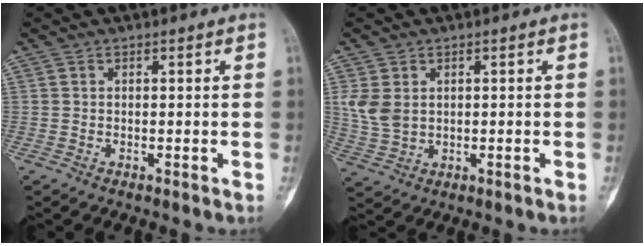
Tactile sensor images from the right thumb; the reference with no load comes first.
{"total": 5.4, "force": [1.0, 4.0, 3.5], "torque": [-0.067, -0.002, 0.029]}